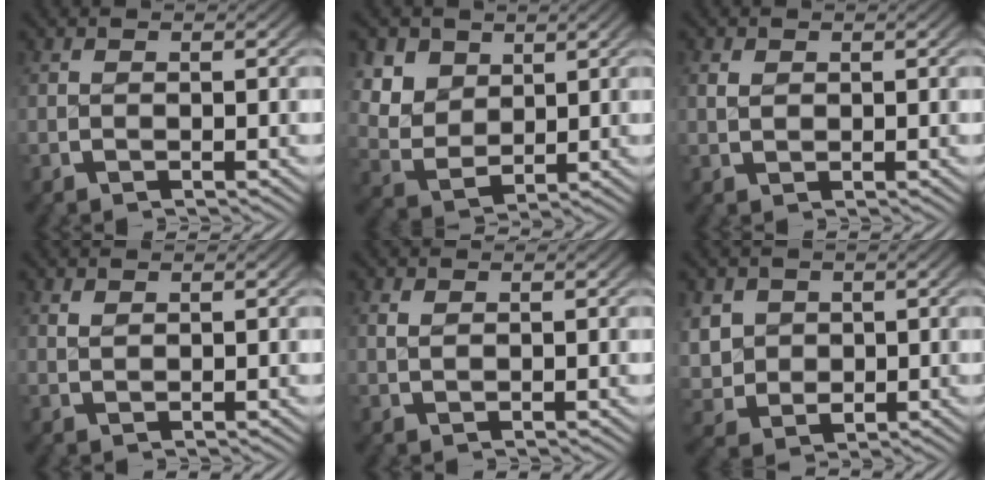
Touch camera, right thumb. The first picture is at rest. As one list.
[{"total": 8.1, "force": [1.1, 6.6, 4.6], "torque": [-0.120, -0.029, 0.031]}, {"total": 1.1, "force": [0.5, 0.8, 0.5], "torque": [-0.005, 0.002, 0.011]}, {"total": 0.8, "force": [0.7, 0.1, 0.2], "torque": [0.000, 0.005, 0.017]}, {"total": 0.7, "force": [0.5, 0.3, 0.4], "torque": [-0.003, 0.005, 0.012]}, {"total": 6.1, "force": [0.3, 5.3, 3.2], "torque": [-0.093, -0.036, 0.026]}]